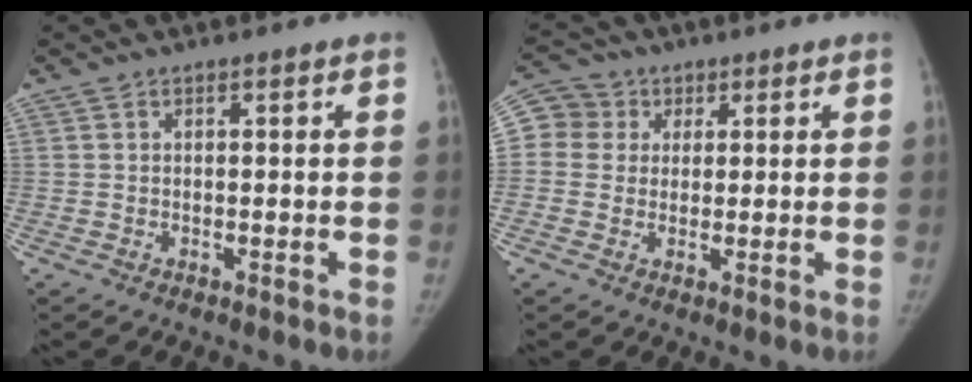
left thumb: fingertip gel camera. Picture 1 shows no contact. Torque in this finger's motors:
{"motor_torque": [-0.29, 1.04, -0.22, 0.11, 0.00]}